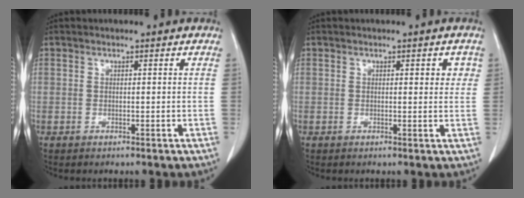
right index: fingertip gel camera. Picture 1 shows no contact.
{"total": 2.2, "force": [0.8, 1.0, 1.8], "torque": [-0.017, 0.001, 0.007]}